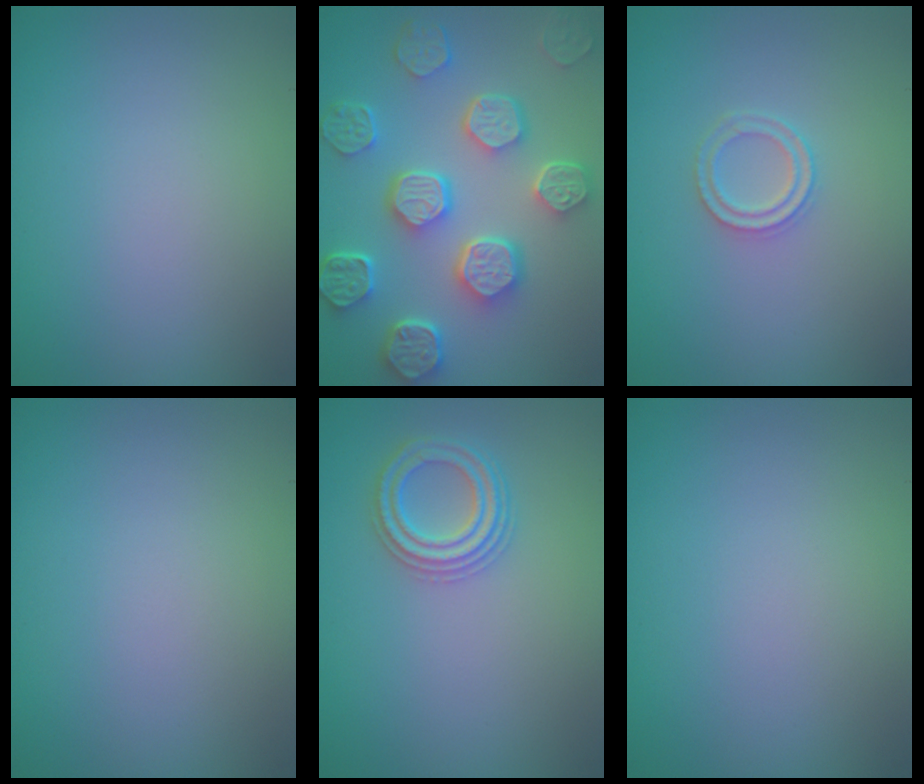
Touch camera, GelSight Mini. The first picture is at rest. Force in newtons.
{"total": 8.4, "press": 6.5, "slide": 5.3}
{"total": 2.0, "press": 1.9, "slide": 0.4}
{"total": 0.0}
{"total": 2.9, "press": 2.9, "slide": 0.5}
{"total": 0.0}